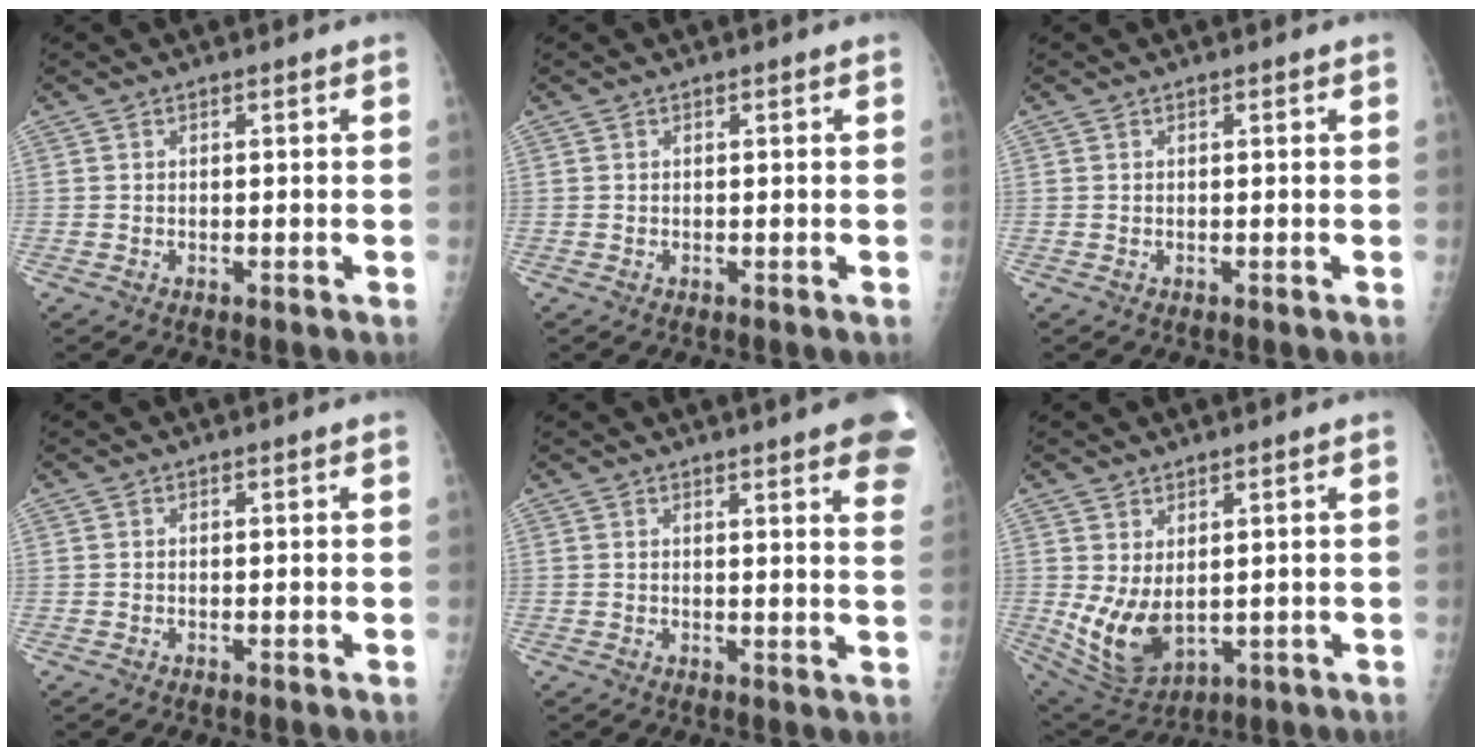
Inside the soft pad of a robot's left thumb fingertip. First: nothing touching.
{"total": 0.0}
{"total": 0.0}
{"total": 0.0}
{"total": 12.7, "force": [8.4, 2.0, 9.3], "torque": [-0.096, -0.023, 0.081]}
{"total": 9.6, "force": [0.8, 5.7, 7.7], "torque": [-0.133, -0.023, 0.039]}